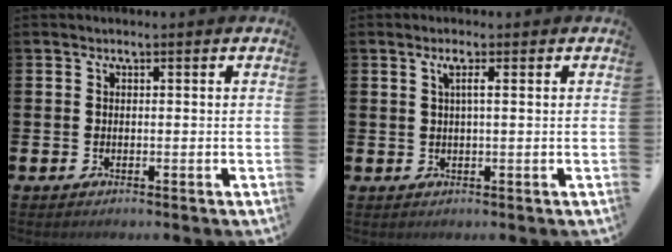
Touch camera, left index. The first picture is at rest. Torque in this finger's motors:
{"motor_torque": [0.48, 0.25, 0.06, 0.02]}